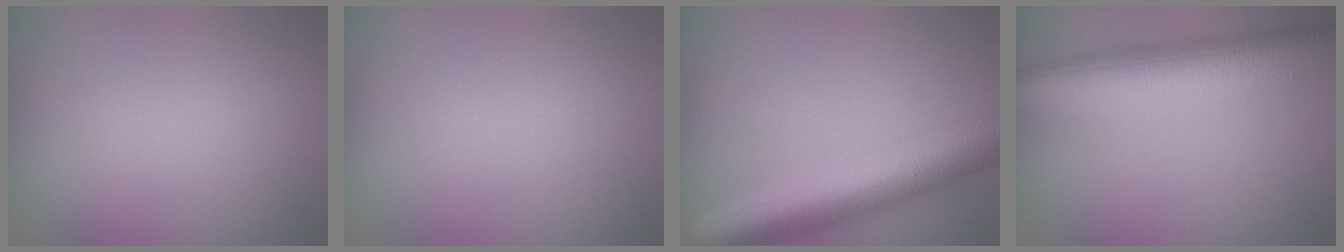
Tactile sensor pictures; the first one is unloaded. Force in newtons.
{"total": 0.0}
{"total": 8.6, "press": 8.6, "slide": 0.3}
{"total": 8.1, "press": 8.1, "slide": 0.4}